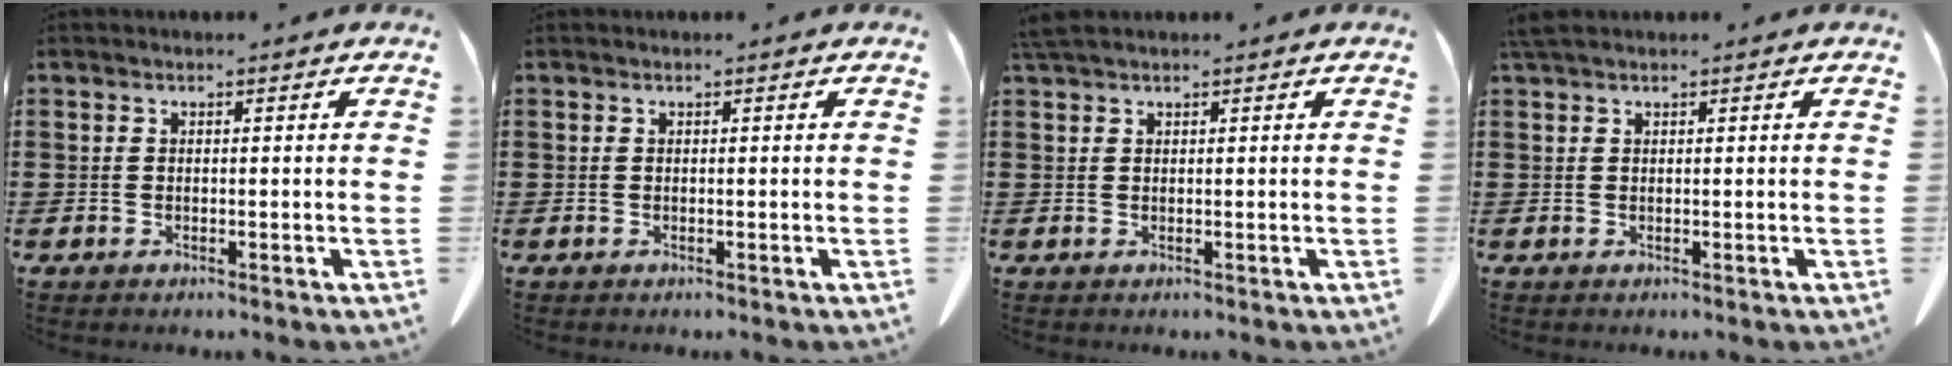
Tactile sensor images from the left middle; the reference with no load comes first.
{"total": 0.0}
{"total": 1.5, "force": [1.3, 0.1, 0.8], "torque": [-0.020, -0.002, 0.026]}
{"total": 1.2, "force": [0.9, 0.1, 0.7], "torque": [-0.018, -0.001, 0.019]}